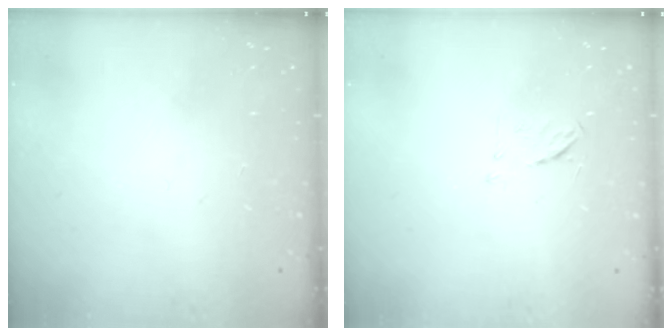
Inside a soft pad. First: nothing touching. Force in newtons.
{"total": 5.3, "press": 5.2, "slide": 0.8}